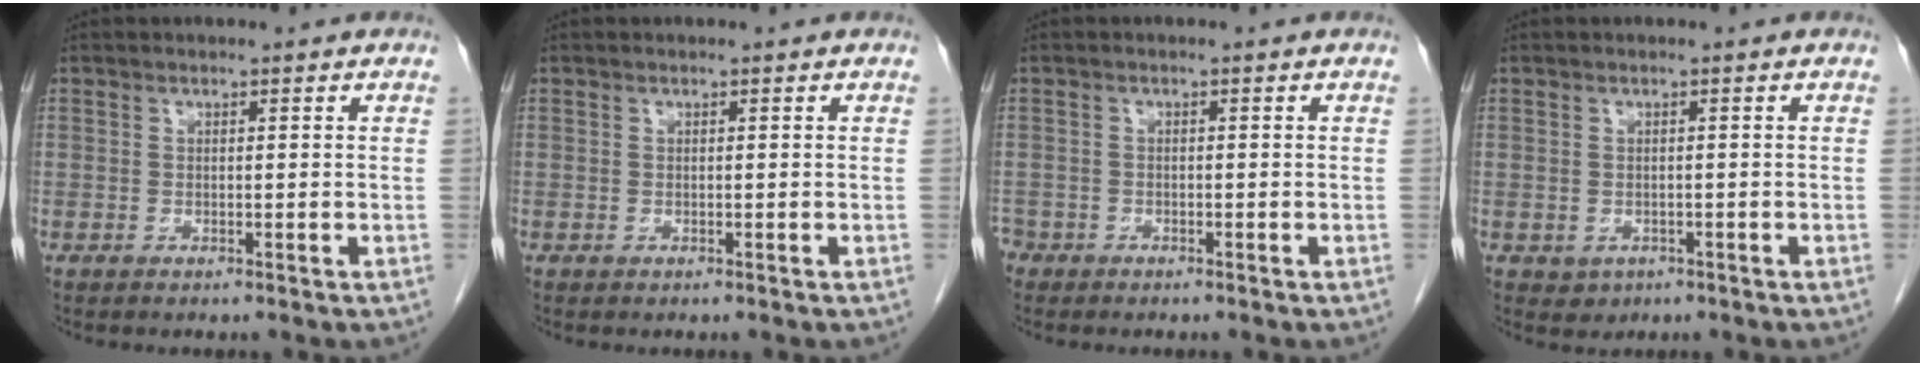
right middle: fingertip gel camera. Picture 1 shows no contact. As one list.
[{"total": 0.0}, {"total": 2.4, "force": [-1.9, 1.5, 0.2], "torque": [-0.009, 0.002, -0.038]}, {"total": 1.8, "force": [-0.7, 1.6, 0.5], "torque": [-0.007, 0.003, -0.002]}]